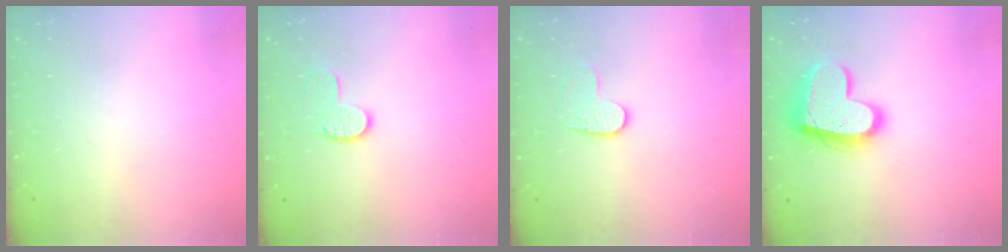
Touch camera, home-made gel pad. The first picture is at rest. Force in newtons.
{"total": 6.8, "press": 6.8, "slide": 0.3}
{"total": 4.9, "press": 4.8, "slide": 0.5}
{"total": 16.8, "press": 16.7, "slide": 1.5}